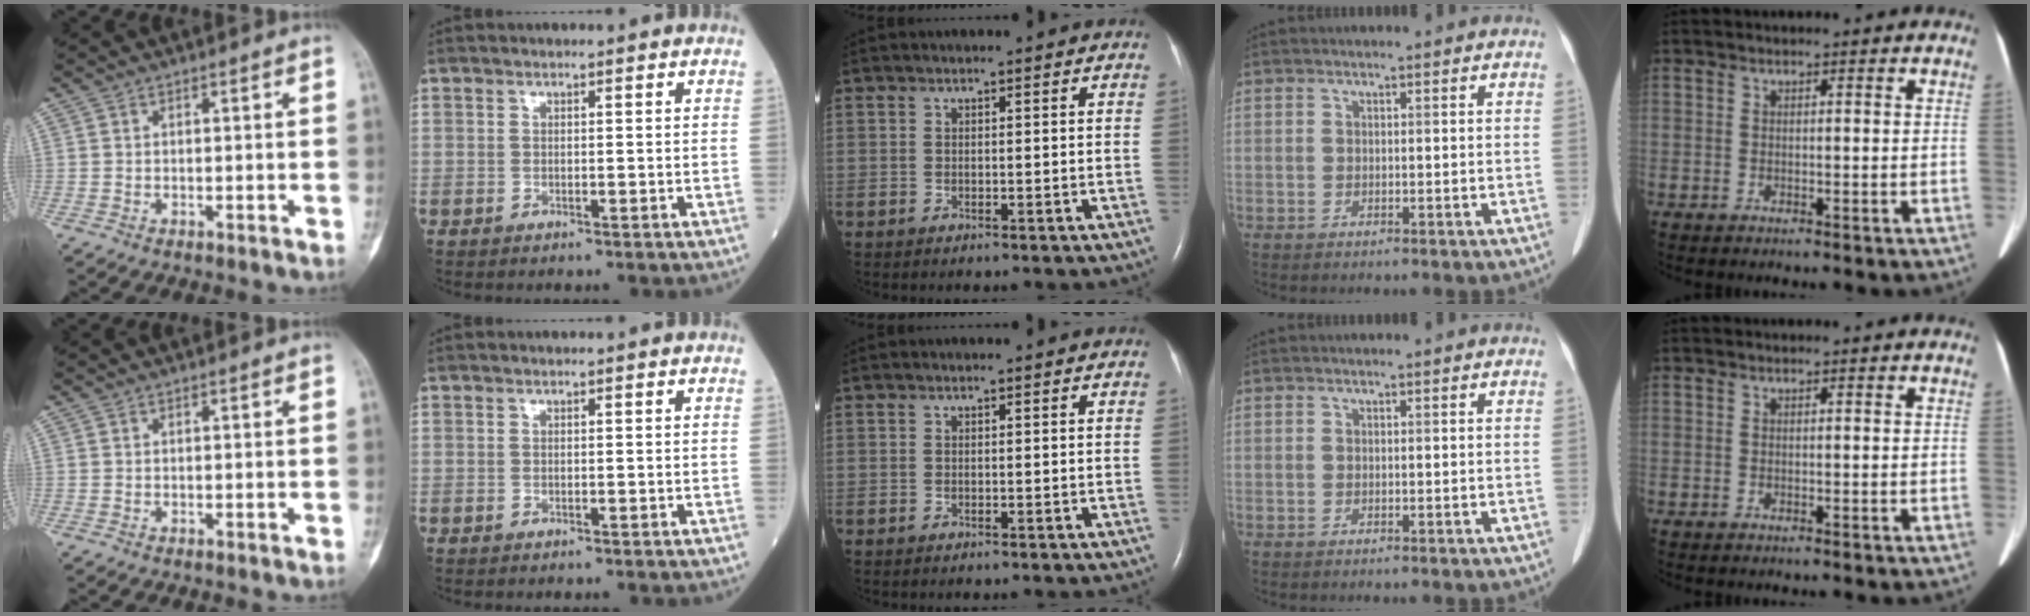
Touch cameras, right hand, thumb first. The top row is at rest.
{}